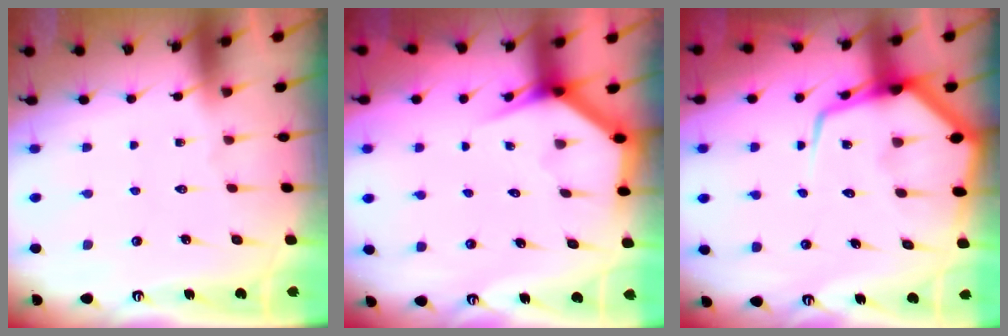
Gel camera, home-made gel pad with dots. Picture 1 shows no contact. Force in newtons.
{"total": 3.5, "press": 3.5, "slide": 0.3}
{"total": 12.4, "press": 12.3, "slide": 1.3}